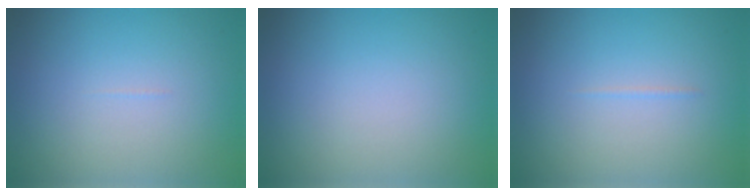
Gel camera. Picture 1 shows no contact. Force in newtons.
{"total": 0.0}
{"total": 0.7, "press": 0.7, "slide": 0.2}